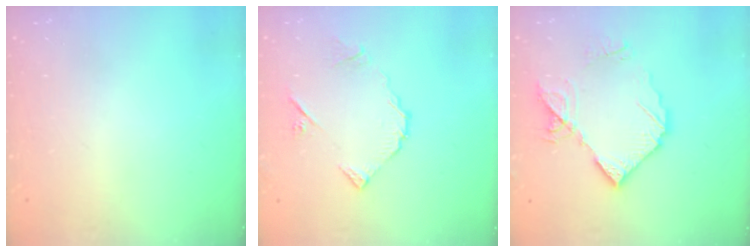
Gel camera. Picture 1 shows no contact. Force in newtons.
{"total": 9.1, "press": 9.1, "slide": 0.8}
{"total": 11.8, "press": 11.7, "slide": 1.3}